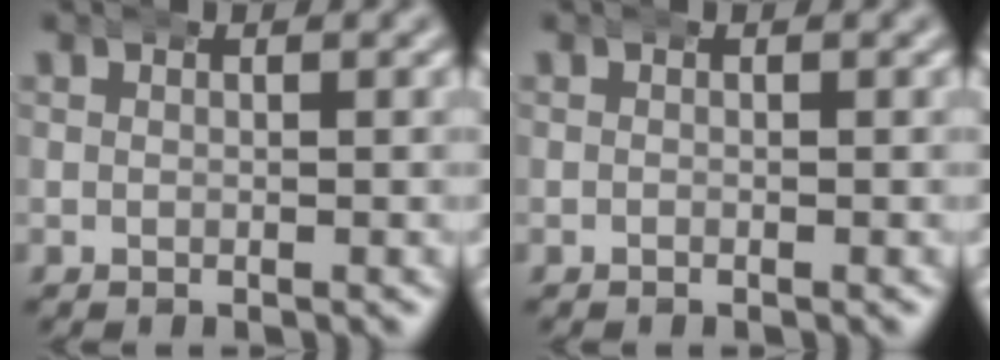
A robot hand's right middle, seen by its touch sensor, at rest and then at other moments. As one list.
[{"total": 0.0}]